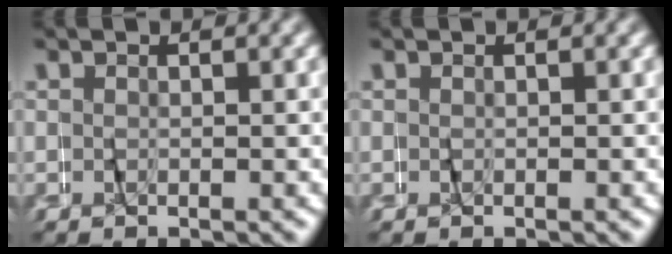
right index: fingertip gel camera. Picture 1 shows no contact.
{"total": 0.0}